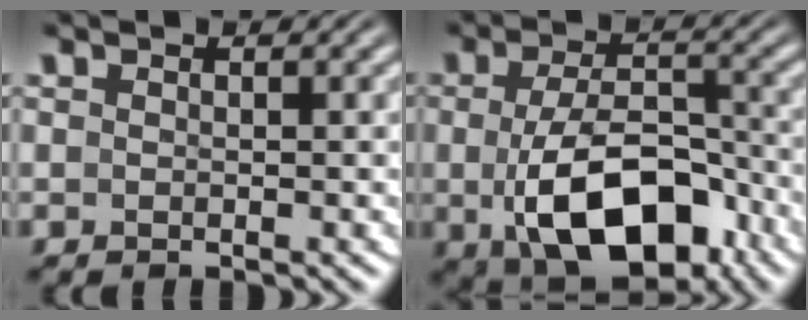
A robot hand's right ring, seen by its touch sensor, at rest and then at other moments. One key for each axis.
{"total": 8.9, "fx": -3.5, "fy": 4.2, "fz": 7.0, "tx": -0.112, "ty": -0.022, "tz": -0.045}